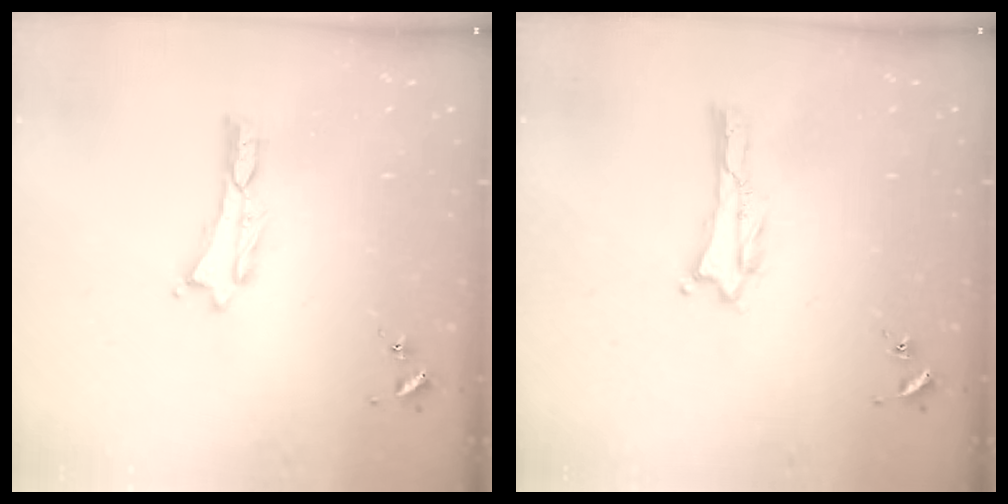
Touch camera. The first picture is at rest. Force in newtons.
{"total": 0.0}